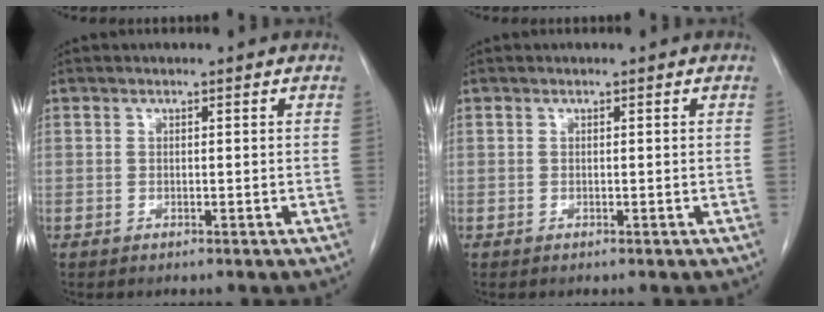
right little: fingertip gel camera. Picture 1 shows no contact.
{"total": 0.0}